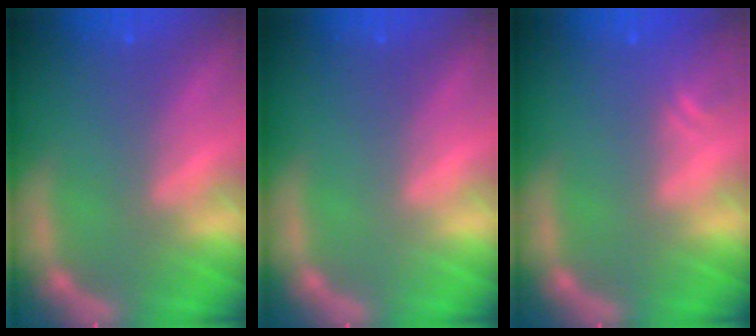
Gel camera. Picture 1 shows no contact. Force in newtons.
{"total": 0.0}
{"total": 1.9}